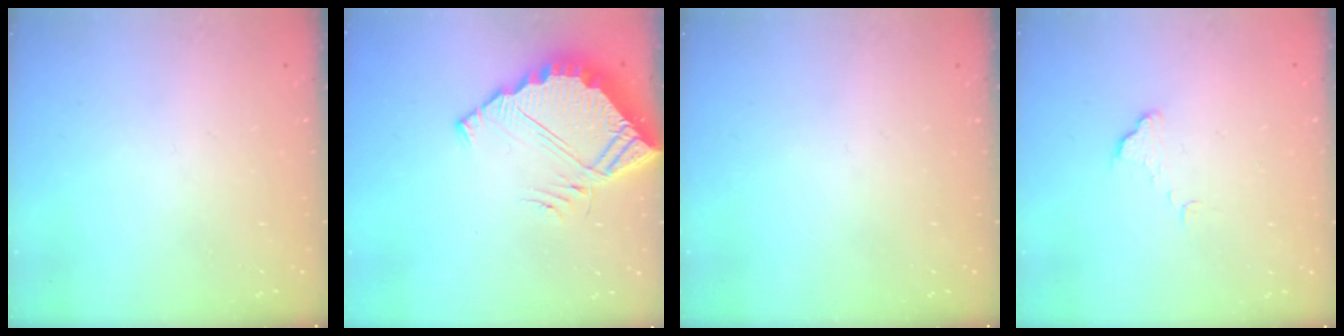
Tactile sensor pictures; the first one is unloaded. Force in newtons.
{"total": 7.0, "press": 7.0, "slide": 0.6}
{"total": 0.0}
{"total": 5.5, "press": 5.5, "slide": 0.5}